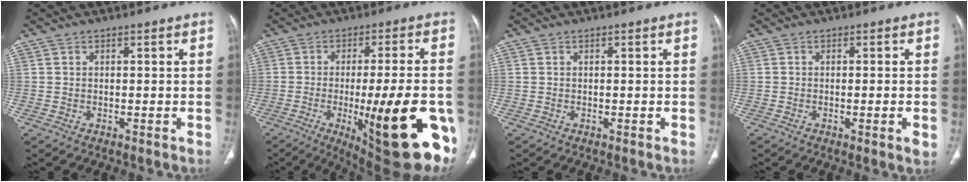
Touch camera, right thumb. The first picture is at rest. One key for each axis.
{"total": 23.8, "fx": -6.6, "fy": 6.9, "fz": 21.8, "tx": -0.242, "ty": -0.008, "tz": -0.070}
{"total": 0.0}
{"total": 2.2, "fx": -0.1, "fy": 0.6, "fz": 2.1, "tx": -0.036, "ty": -0.006, "tz": 0.000}